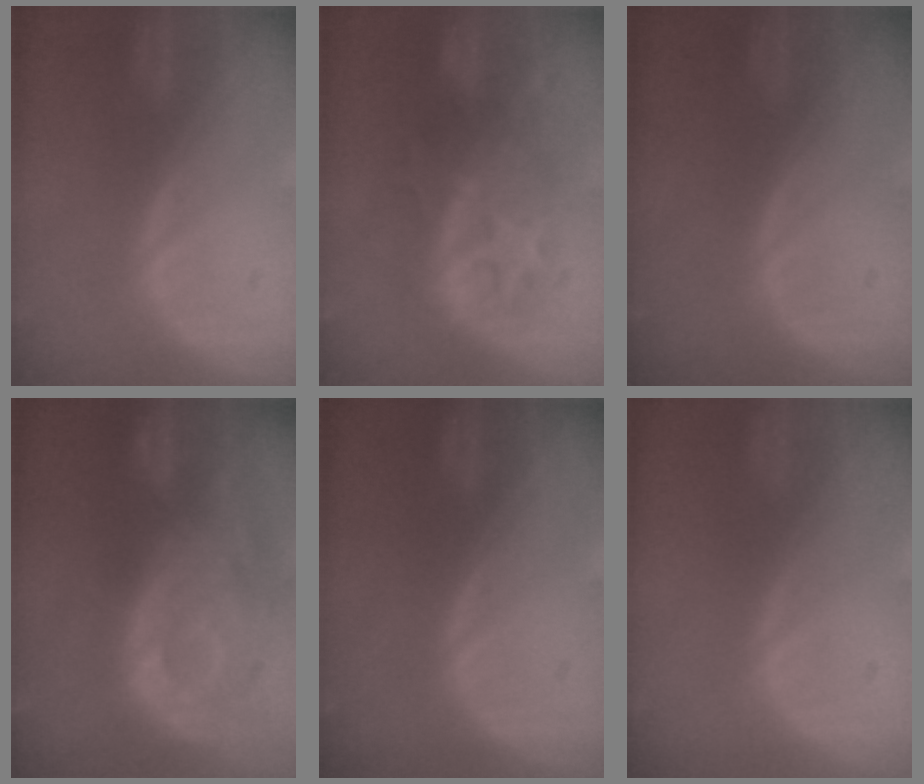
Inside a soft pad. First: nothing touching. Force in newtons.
{"total": 8.9, "press": 8.5, "slide": 2.7}
{"total": 0.0}
{"total": 12.1, "press": 10.7, "slide": 5.5}
{"total": 0.0}
{"total": 0.0}